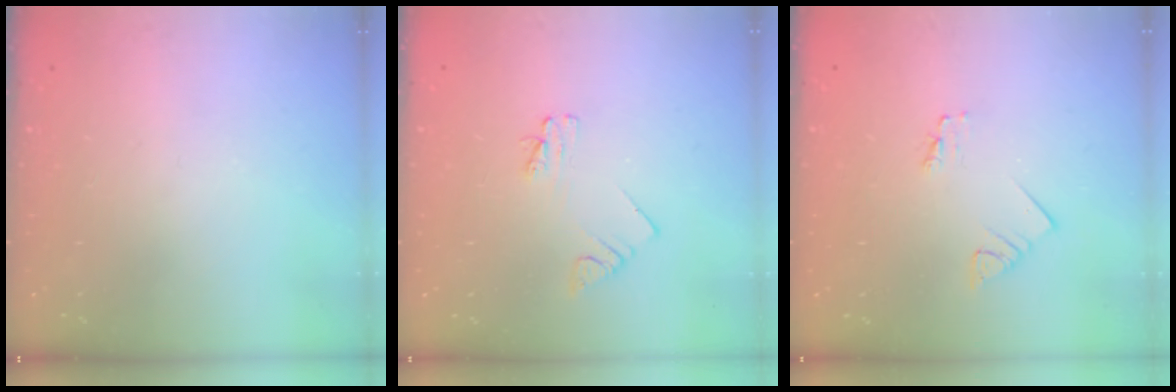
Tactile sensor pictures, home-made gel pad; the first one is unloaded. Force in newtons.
{"total": 2.4, "press": 2.4, "slide": 0.3}
{"total": 2.7, "press": 2.7, "slide": 0.3}